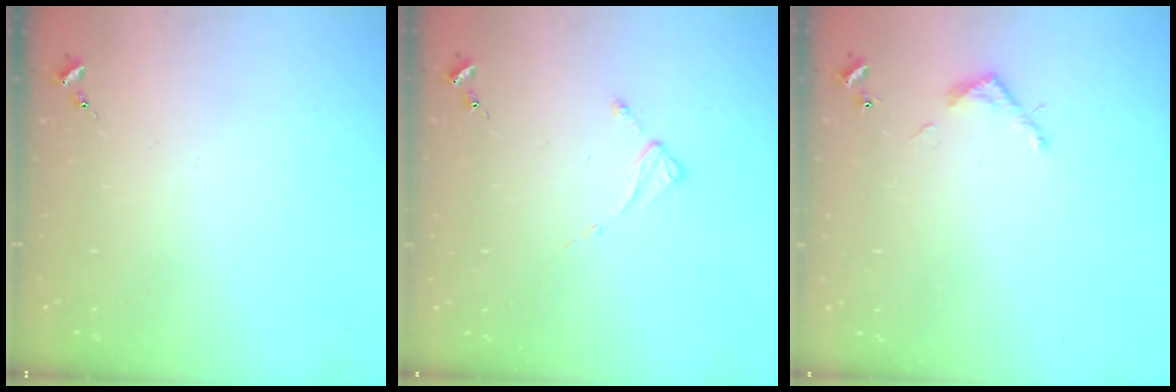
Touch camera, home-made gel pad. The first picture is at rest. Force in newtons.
{"total": 2.4, "press": 2.4, "slide": 0.3}
{"total": 3.2, "press": 3.2, "slide": 0.2}